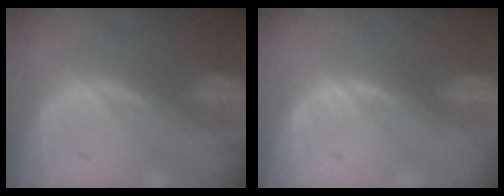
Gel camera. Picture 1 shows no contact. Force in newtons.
{"total": 0.5, "press": 0.4, "slide": 0.4}